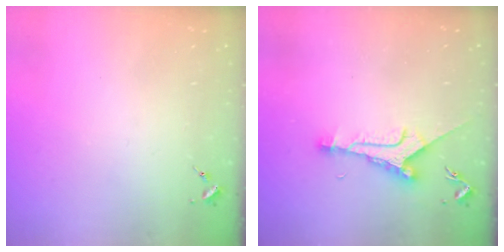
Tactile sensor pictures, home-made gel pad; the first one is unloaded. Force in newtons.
{"total": 9.0, "press": 9.0, "slide": 0.8}